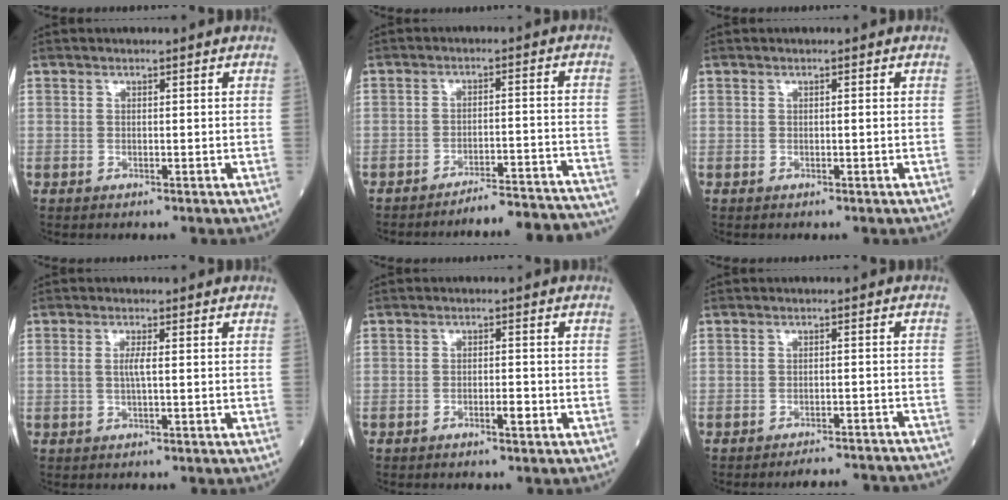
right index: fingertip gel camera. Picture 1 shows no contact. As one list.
[{"total": 16.7, "force": [-16.3, -0.4, 3.3], "torque": [-0.007, 0.008, -0.205]}, {"total": 0.0}, {"total": 1.8, "force": [0.0, 0.1, 1.8], "torque": [-0.039, 0.000, -0.001]}, {"total": 2.0, "force": [-1.2, 0.4, 1.5], "torque": [-0.023, 0.003, -0.021]}, {"total": 12.6, "force": [-12.3, 0.5, 2.8], "torque": [-0.015, 0.001, -0.140]}]